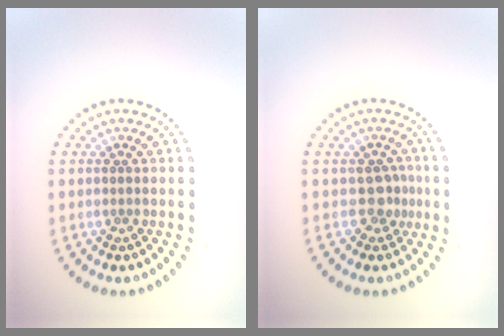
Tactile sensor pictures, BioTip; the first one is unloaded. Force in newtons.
{"total": 1.9, "press": 1.5, "slide": 1.0}